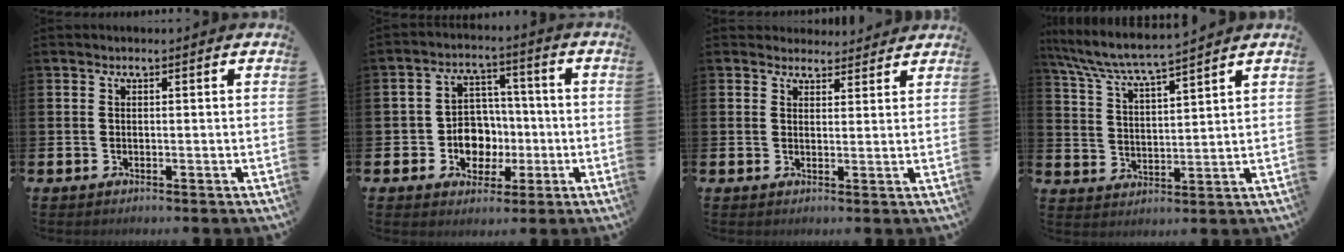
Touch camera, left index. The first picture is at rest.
{"total": 6.7, "force": [-1.0, 6.1, 2.6], "torque": [-0.046, 0.008, -0.021]}
{"total": 3.3, "force": [3.1, 1.2, -0.3], "torque": [0.012, -0.016, 0.054]}
{"total": 6.2, "force": [5.9, -0.1, 1.7], "torque": [-0.056, -0.040, 0.101]}